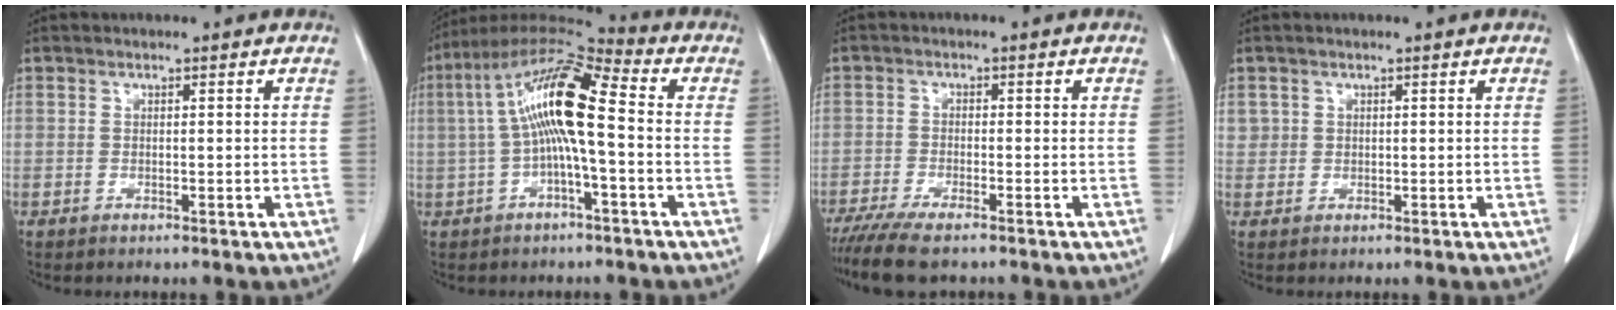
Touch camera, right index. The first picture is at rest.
{"total": 12.9, "force": [0.1, 1.9, 12.7], "torque": [-0.244, 0.037, -0.005]}
{"total": 7.0, "force": [-5.6, 1.1, 4.1], "torque": [-0.068, -0.015, -0.092]}
{"total": 1.5, "force": [0.6, 1.4, 0.1], "torque": [0.015, 0.005, 0.007]}